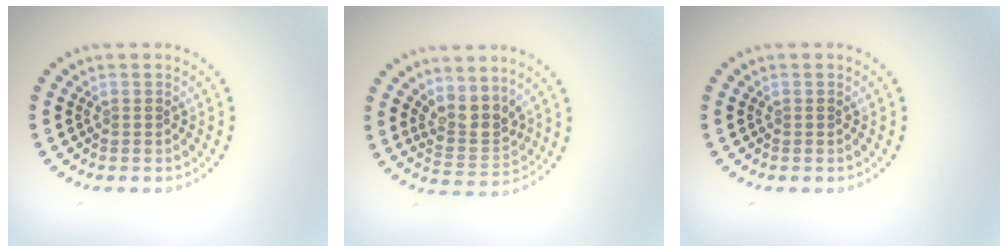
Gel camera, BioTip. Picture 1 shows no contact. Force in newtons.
{"total": 3.1, "press": 2.4, "slide": 1.9}
{"total": 0.0}